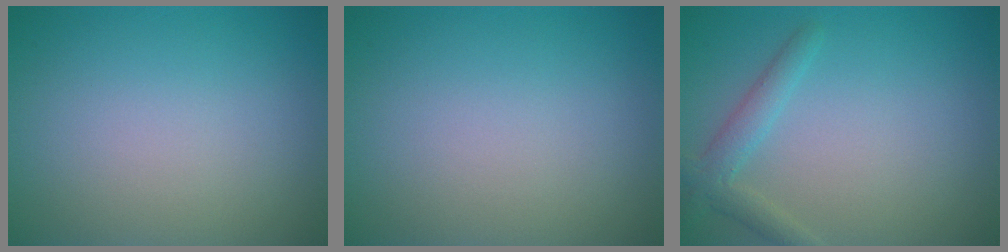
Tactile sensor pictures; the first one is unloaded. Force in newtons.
{"total": 0.0}
{"total": 2.3, "press": 2.3, "slide": 0.1}